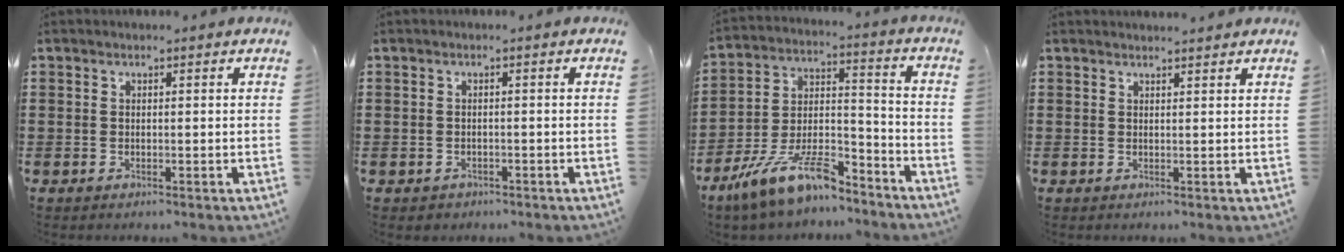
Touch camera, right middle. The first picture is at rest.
{"total": 0.7, "force": [-0.5, 0.4, 0.0], "torque": [-0.002, 0.004, -0.014]}
{"total": 12.4, "force": [-10.0, 2.9, 6.7], "torque": [-0.127, 0.027, -0.192]}
{"total": 1.2, "force": [1.2, -0.1, 0.2], "torque": [0.003, -0.005, 0.020]}